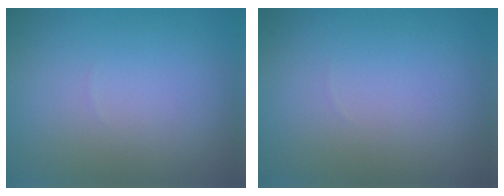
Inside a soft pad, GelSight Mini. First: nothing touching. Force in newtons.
{"total": 0.0}